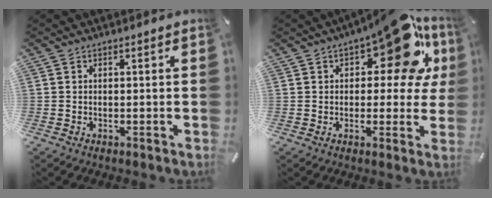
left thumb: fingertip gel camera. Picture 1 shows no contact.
{"total": 18.9, "force": [9.1, 8.8, 14.0], "torque": [-0.176, -0.053, 0.145]}